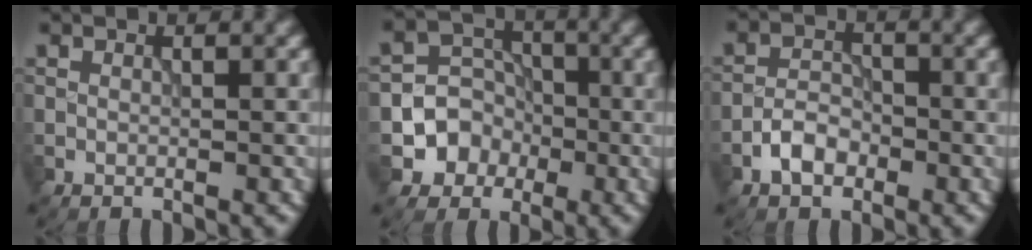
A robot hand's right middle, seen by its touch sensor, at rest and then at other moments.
{"total": 4.6, "force": [-1.7, 4.2, 0.7], "torque": [0.026, 0.012, -0.052]}
{"total": 2.8, "force": [-1.5, 1.7, 1.6], "torque": [-0.024, 0.008, -0.032]}